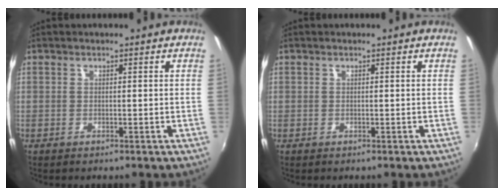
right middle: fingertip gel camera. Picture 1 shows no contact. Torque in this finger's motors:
{"motor_torque": [-0.15, -0.27, -0.27, -0.08]}